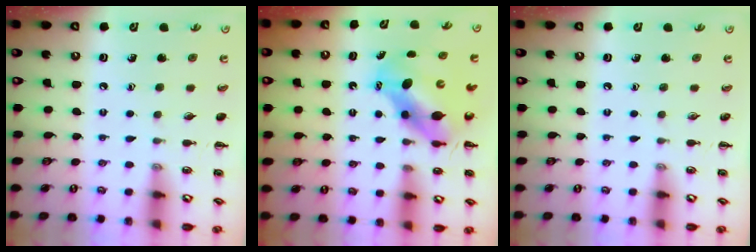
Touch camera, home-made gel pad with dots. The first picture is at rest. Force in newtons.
{"total": 6.7, "press": 6.6, "slide": 1.2}
{"total": 0.0}